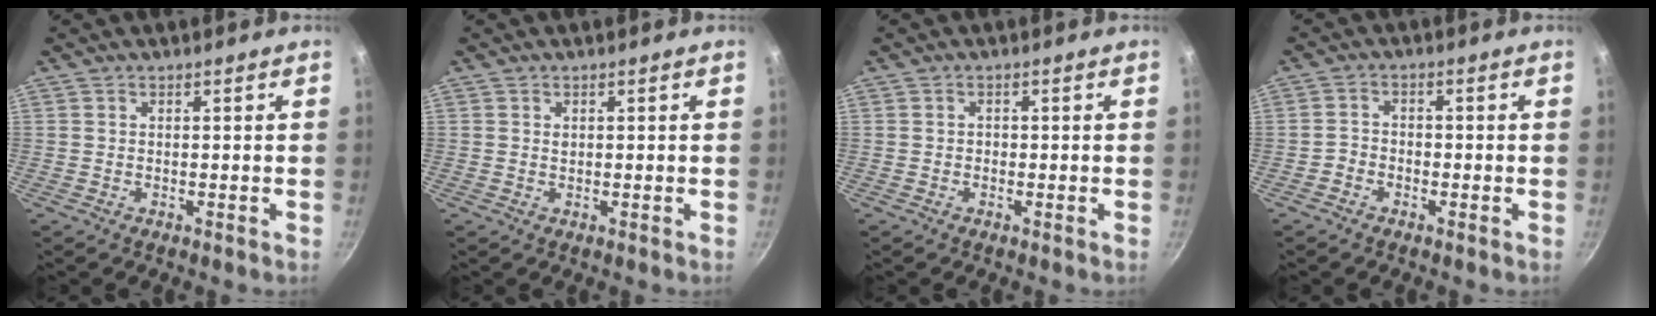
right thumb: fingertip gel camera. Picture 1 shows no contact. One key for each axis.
{"total": 0.7, "fx": 0.2, "fy": 0.5, "fz": 0.4, "tx": -0.003, "ty": 0.000, "tz": 0.003}
{"total": 0.7, "fx": -0.2, "fy": 0.6, "fz": 0.2, "tx": -0.003, "ty": 0.002, "tz": -0.004}
{"total": 2.4, "fx": -1.5, "fy": 1.7, "fz": 0.7, "tx": -0.005, "ty": 0.020, "tz": -0.030}